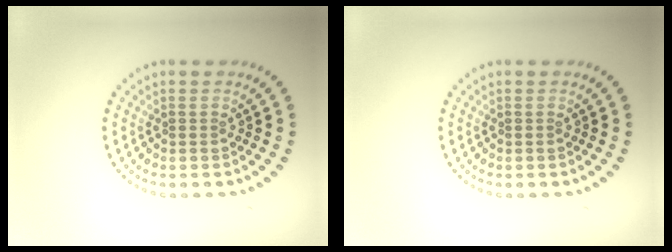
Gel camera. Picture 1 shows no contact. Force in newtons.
{"total": 0.0}